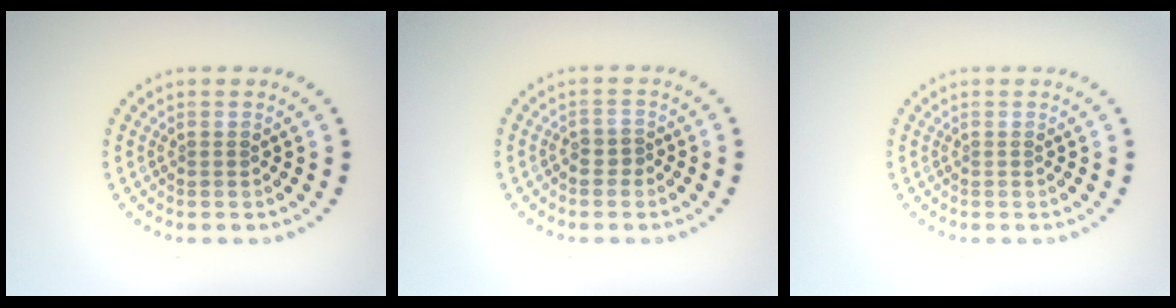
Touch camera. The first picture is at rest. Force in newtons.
{"total": 1.1, "press": 0.9, "slide": 0.7}
{"total": 0.0}